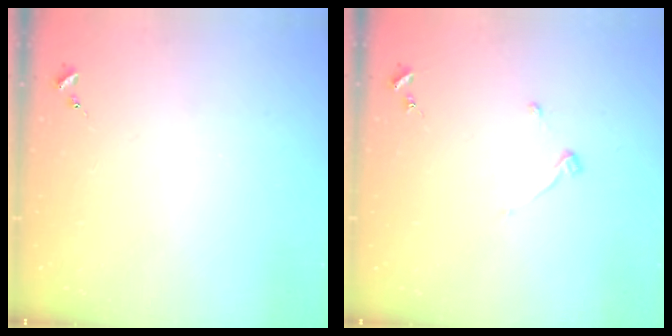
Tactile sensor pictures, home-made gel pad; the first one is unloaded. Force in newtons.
{"total": 3.3, "press": 3.3, "slide": 0.4}